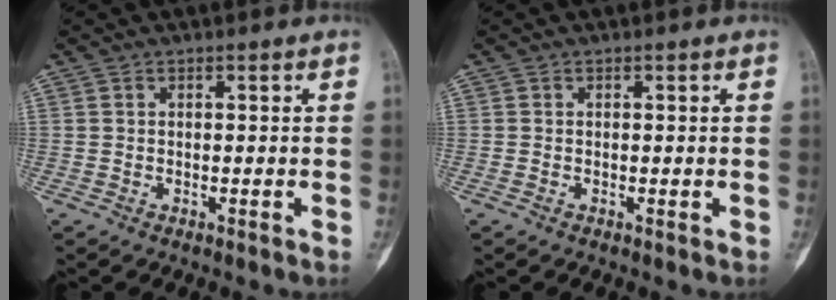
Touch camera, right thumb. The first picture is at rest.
{"total": 0.0}